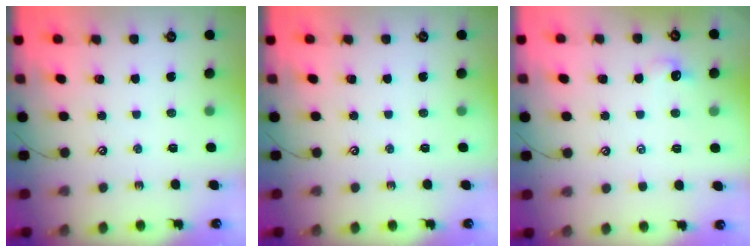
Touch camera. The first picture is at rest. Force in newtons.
{"total": 0.0}
{"total": 1.0, "press": 0.8, "slide": 0.6}